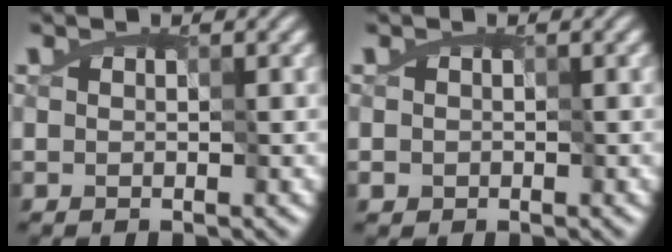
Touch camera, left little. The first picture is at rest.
{"total": 0.6, "force": [0.1, 0.6, 0.1], "torque": [-0.006, 0.002, 0.009]}